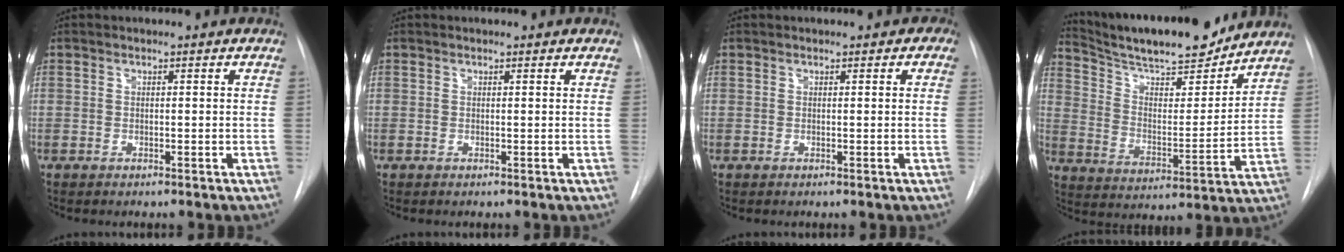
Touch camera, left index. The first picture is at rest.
{"total": 0.7, "force": [0.7, 0.2, 0.1], "torque": [-0.005, 0.004, 0.007]}
{"total": 1.3, "force": [0.7, 0.9, 0.7], "torque": [-0.001, 0.006, 0.005]}
{"total": 19.5, "force": [17.5, 3.0, 8.0], "torque": [-0.139, -0.004, 0.274]}